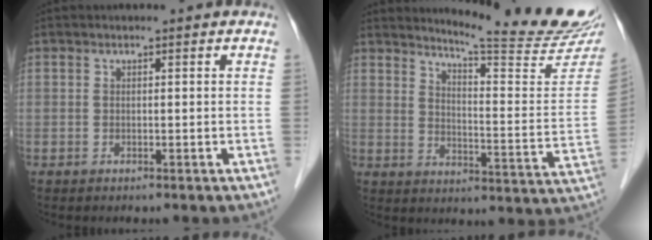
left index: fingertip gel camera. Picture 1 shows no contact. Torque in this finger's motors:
{"motor_torque": [0.45, -0.63, 0.28, 0.03]}